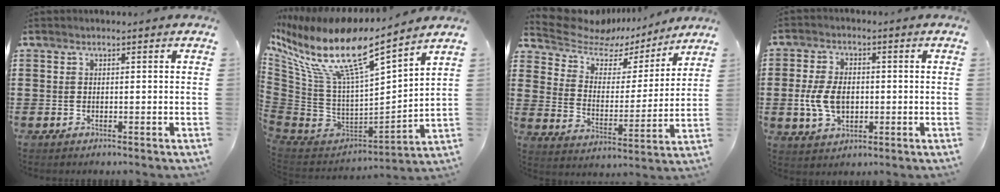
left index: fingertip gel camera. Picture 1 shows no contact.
{"total": 13.7, "force": [8.1, 3.3, 10.6], "torque": [-0.243, -0.062, 0.124]}
{"total": 7.9, "force": [6.5, 3.9, 2.0], "torque": [-0.072, -0.041, 0.114]}
{"total": 6.6, "force": [-0.7, 4.2, 5.0], "torque": [-0.121, 0.003, -0.019]}